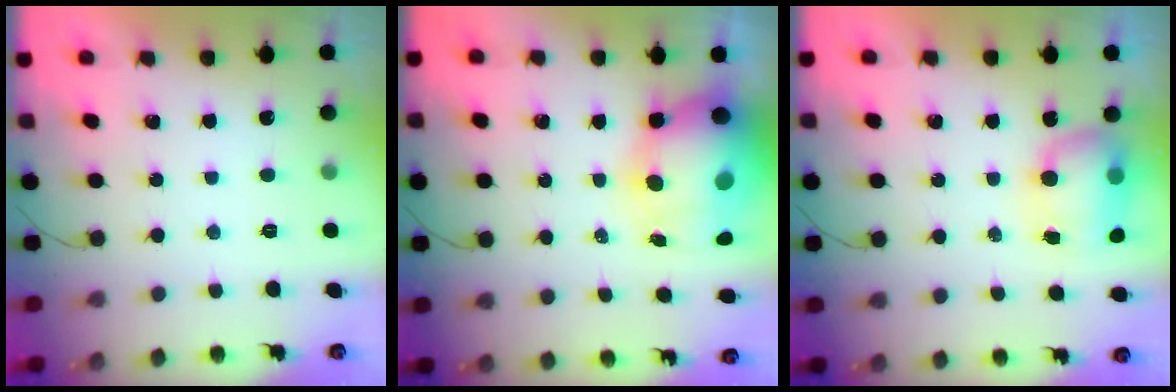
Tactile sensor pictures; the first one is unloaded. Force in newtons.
{"total": 16.2, "press": 15.7, "slide": 3.8}
{"total": 11.7, "press": 9.3, "slide": 7.1}